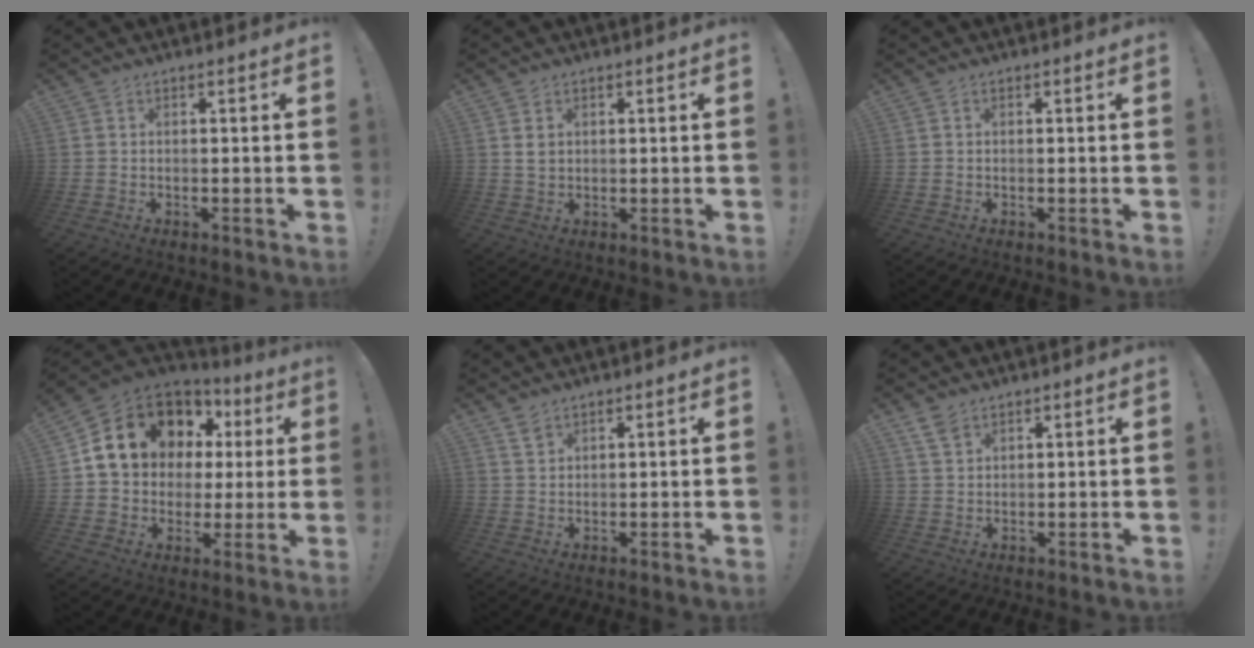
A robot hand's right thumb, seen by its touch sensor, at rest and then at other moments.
{"total": 2.4, "force": [0.9, 1.8, 1.3], "torque": [-0.011, -0.003, 0.014]}
{"total": 0.0}
{"total": 16.7, "force": [7.8, 12.6, 7.9], "torque": [-0.129, -0.037, 0.166]}
{"total": 2.5, "force": [2.0, 1.1, 1.0], "torque": [-0.011, -0.013, 0.036]}
{"total": 4.3, "force": [3.0, 2.4, 1.8], "torque": [-0.032, -0.014, 0.058]}